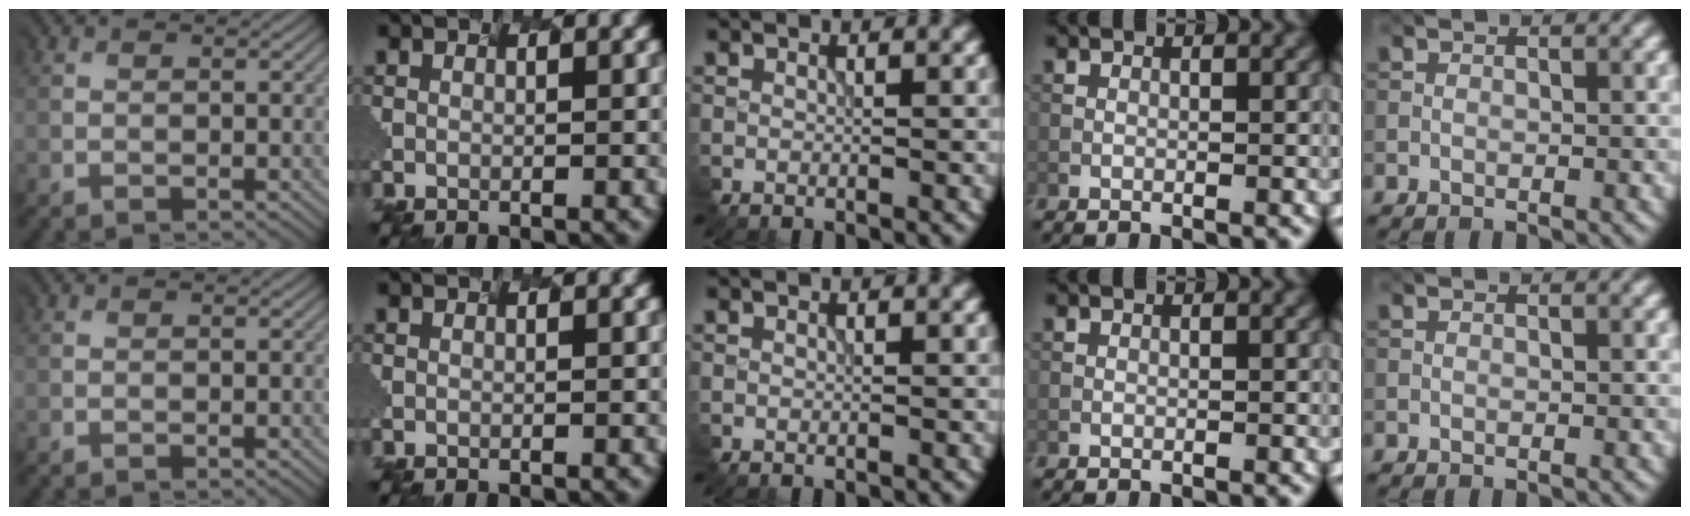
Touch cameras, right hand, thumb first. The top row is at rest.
{}